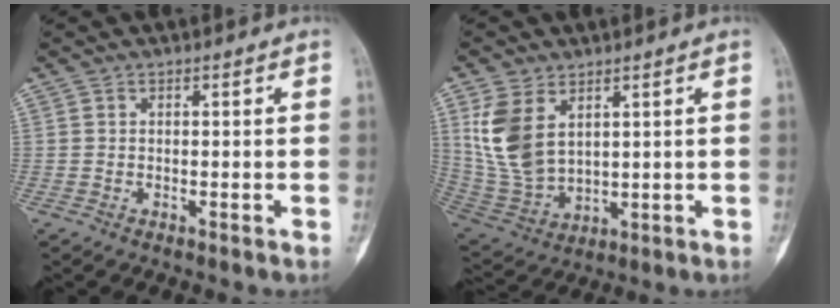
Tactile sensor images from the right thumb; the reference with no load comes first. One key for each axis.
{"total": 11.6, "fx": 4.3, "fy": 7.0, "fz": 8.1, "tx": -0.161, "ty": -0.019, "tz": 0.107}